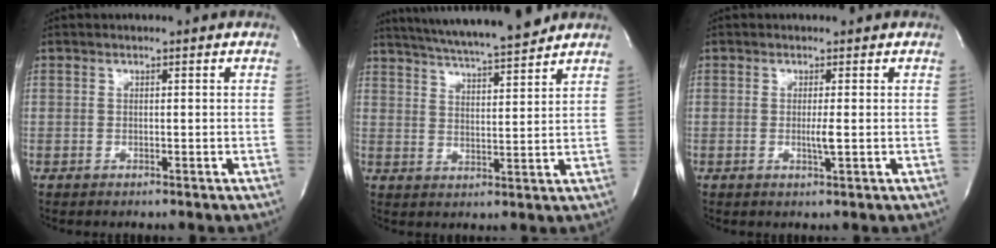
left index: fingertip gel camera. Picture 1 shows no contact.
{"total": 13.8, "force": [12.3, 0.4, 6.2], "torque": [-0.110, 0.004, 0.189]}
{"total": 1.6, "force": [-0.4, -0.2, 1.6], "torque": [-0.035, -0.008, -0.007]}